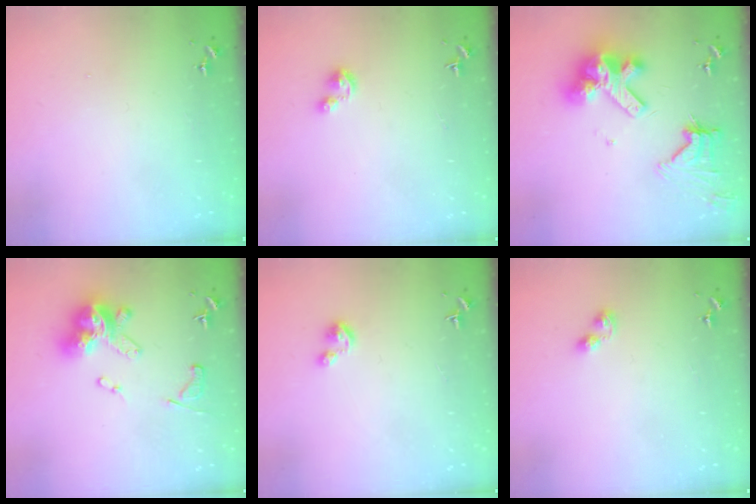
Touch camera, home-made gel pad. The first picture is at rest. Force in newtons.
{"total": 3.0, "press": 2.9, "slide": 0.3}
{"total": 18.0, "press": 17.9, "slide": 2.0}
{"total": 17.4, "press": 17.4, "slide": 1.6}
{"total": 2.8, "press": 2.8, "slide": 0.2}
{"total": 3.8, "press": 3.7, "slide": 0.6}